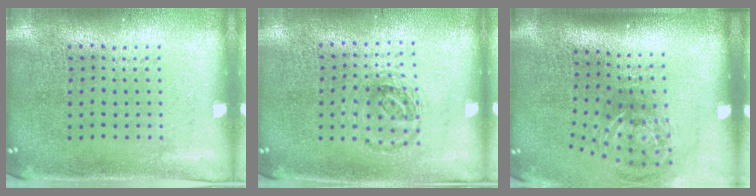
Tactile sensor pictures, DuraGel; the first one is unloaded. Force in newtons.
{"total": 1.0, "press": 0.9, "slide": 0.2}
{"total": 1.8, "press": 1.3, "slide": 1.3}